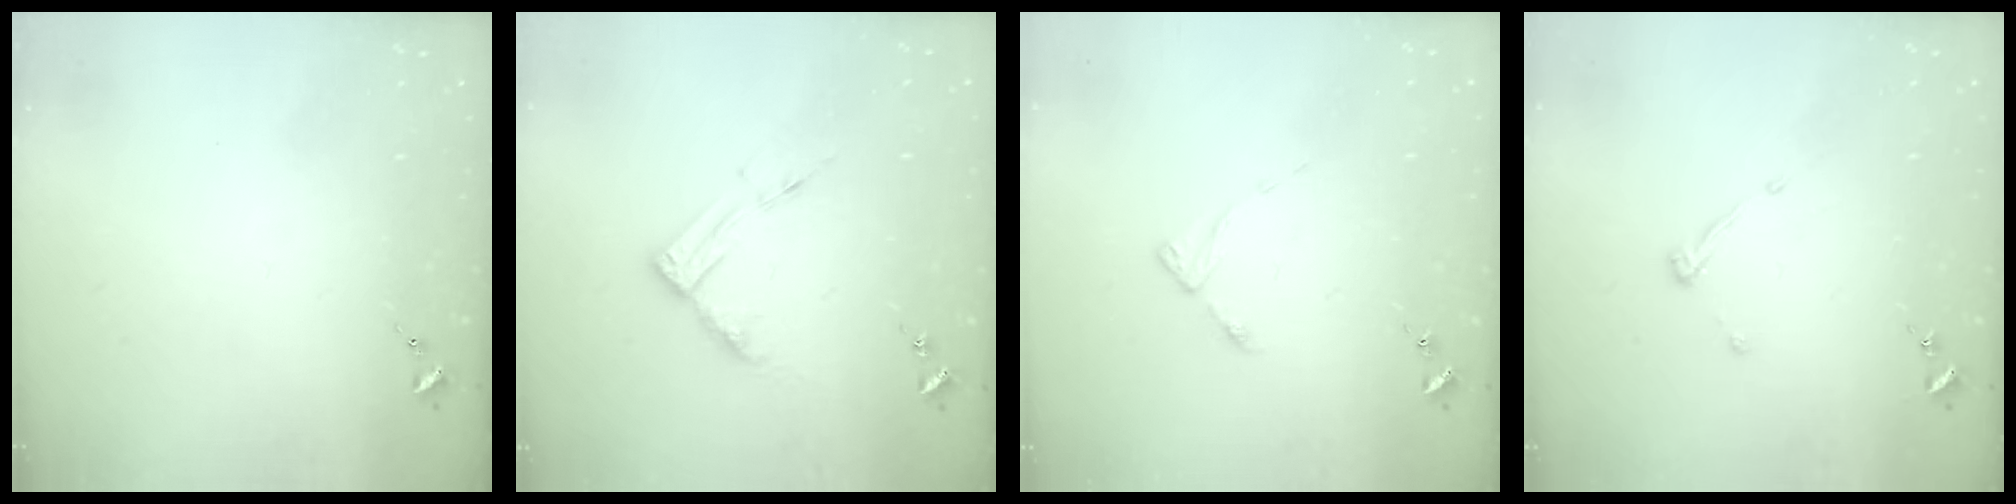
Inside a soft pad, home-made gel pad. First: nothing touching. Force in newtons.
{"total": 9.3, "press": 9.2, "slide": 1.0}
{"total": 3.1, "press": 3.1, "slide": 0.4}
{"total": 3.9, "press": 3.9, "slide": 0.6}